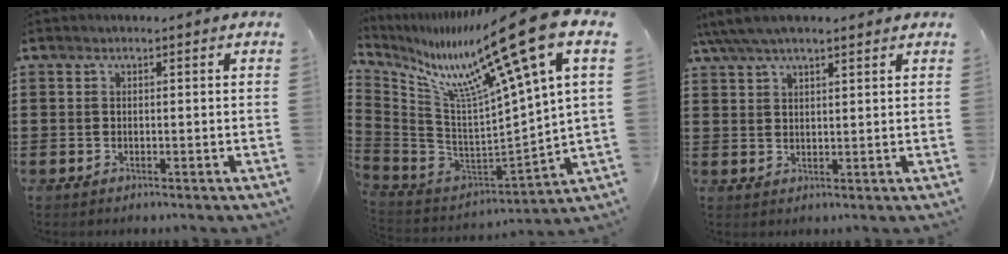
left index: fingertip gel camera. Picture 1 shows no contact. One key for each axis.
{"total": 17.1, "fx": 11.3, "fy": -0.5, "fz": 12.8, "tx": -0.244, "ty": -0.085, "tz": 0.167}
{"total": 4.6, "fx": 3.6, "fy": 1.1, "fz": 2.6, "tx": -0.058, "ty": 0.001, "tz": 0.066}